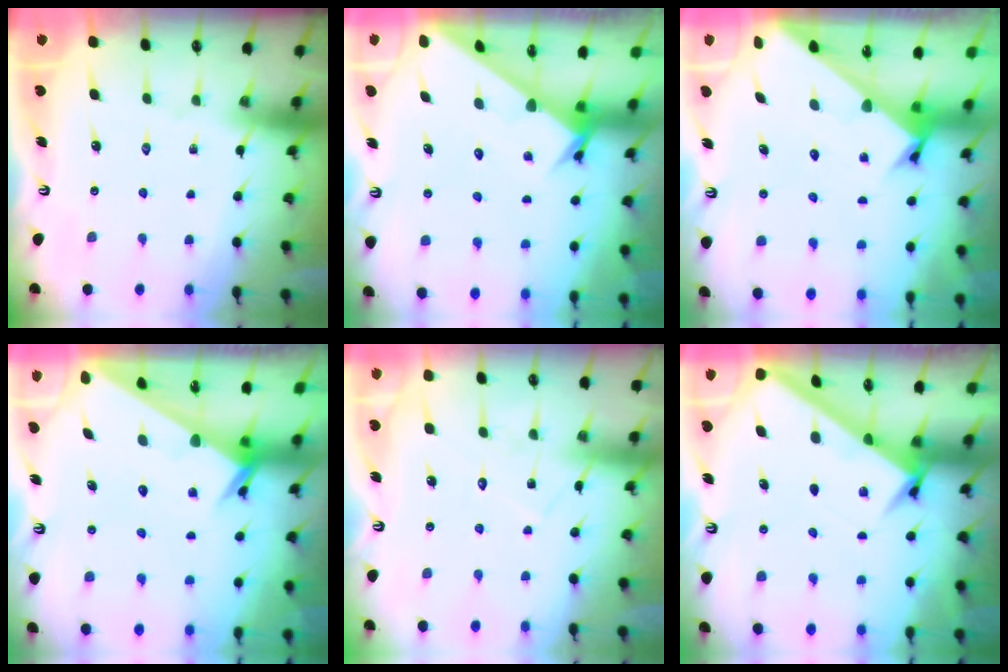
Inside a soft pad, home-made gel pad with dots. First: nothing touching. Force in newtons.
{"total": 2.7, "press": 2.7, "slide": 0.1}
{"total": 2.7, "press": 2.7, "slide": 0.3}
{"total": 2.4, "press": 2.4, "slide": 0.1}
{"total": 7.2, "press": 7.2, "slide": 0.5}
{"total": 2.7, "press": 2.7, "slide": 0.3}